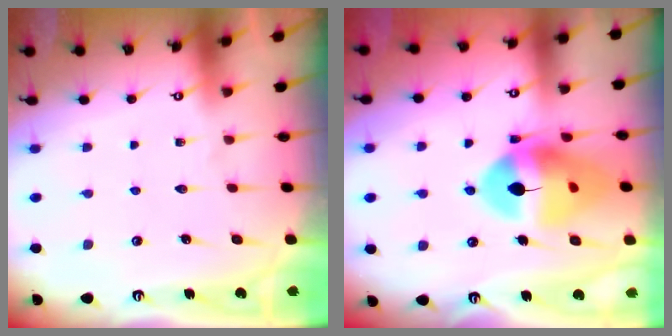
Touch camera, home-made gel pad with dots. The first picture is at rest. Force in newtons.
{"total": 16.1, "press": 16.0, "slide": 1.7}